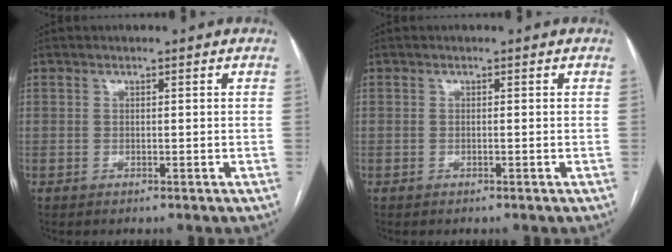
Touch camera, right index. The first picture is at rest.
{"total": 0.0}